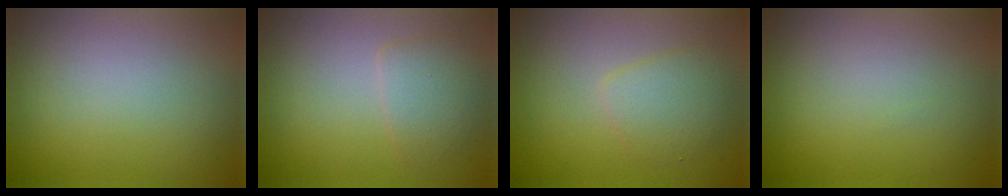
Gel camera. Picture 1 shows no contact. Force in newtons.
{"total": 2.4, "press": 2.4, "slide": 0.0}
{"total": 2.7, "press": 2.7, "slide": 0.2}
{"total": 0.0}